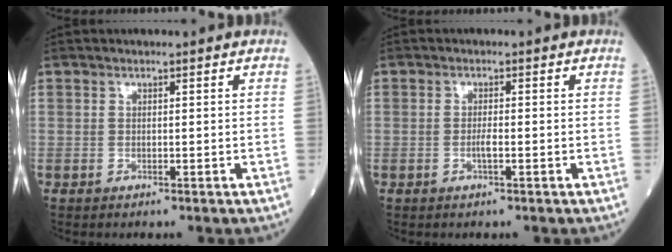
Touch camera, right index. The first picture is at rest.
{"total": 1.6, "force": [-0.5, 0.2, 1.5], "torque": [-0.032, -0.001, -0.009]}